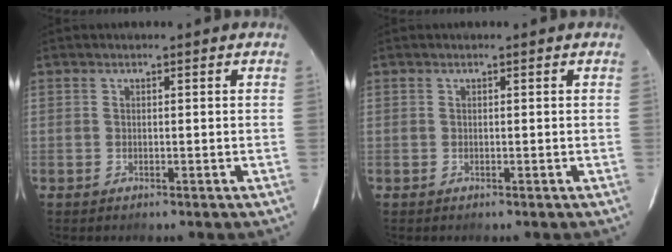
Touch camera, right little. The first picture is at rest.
{"total": 0.0}